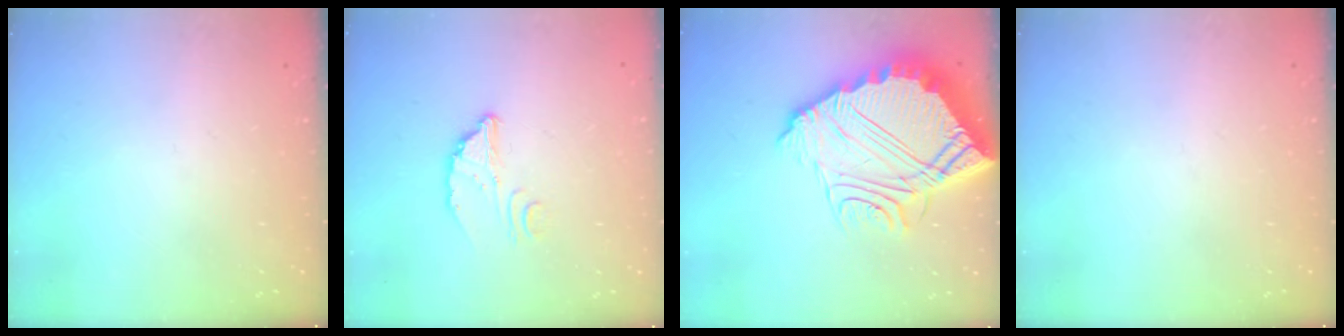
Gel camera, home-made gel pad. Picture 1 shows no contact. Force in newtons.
{"total": 3.1, "press": 3.1, "slide": 0.2}
{"total": 17.8, "press": 17.7, "slide": 1.7}
{"total": 0.0}